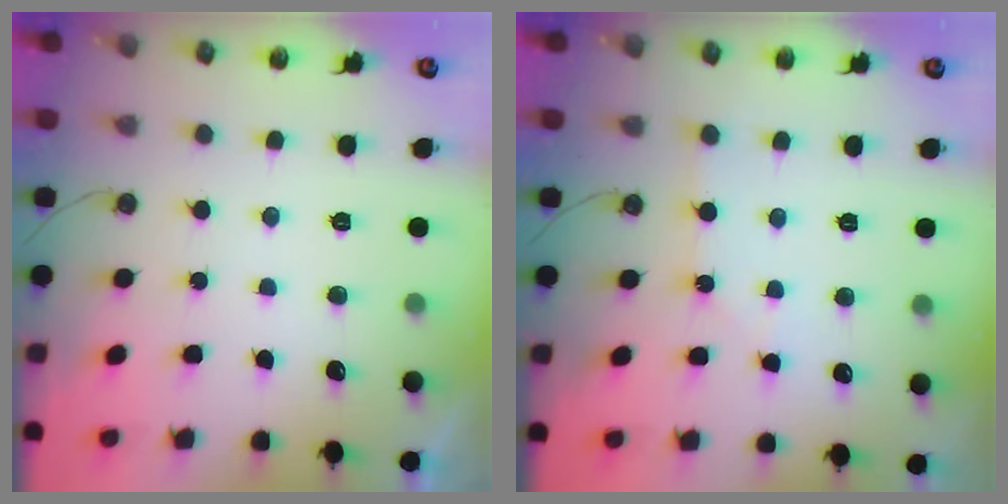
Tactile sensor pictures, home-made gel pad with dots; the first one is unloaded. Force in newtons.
{"total": 0.9, "press": 0.9, "slide": 0.1}